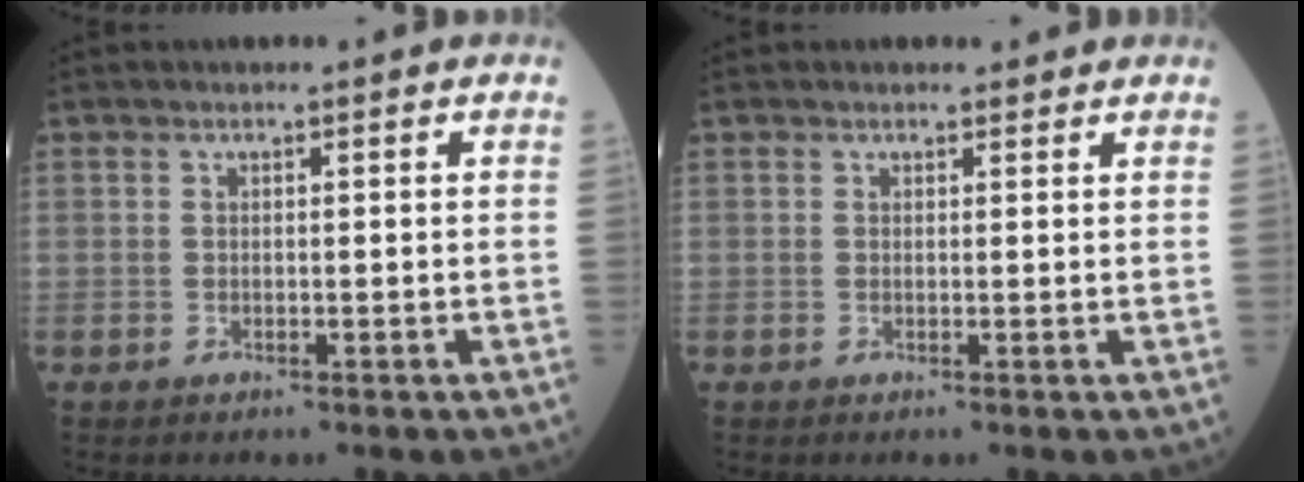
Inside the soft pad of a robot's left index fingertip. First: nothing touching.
{"total": 1.4, "force": [1.2, 0.7, 0.1], "torque": [-0.004, 0.004, 0.011]}